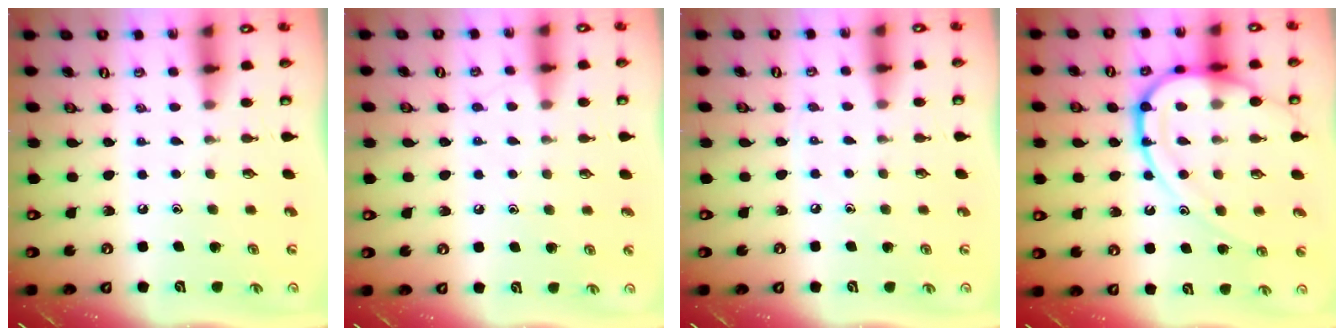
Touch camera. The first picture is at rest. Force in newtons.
{"total": 6.1, "press": 6.1, "slide": 0.7}
{"total": 3.7, "press": 3.6, "slide": 0.6}
{"total": 16.7, "press": 16.6, "slide": 1.4}